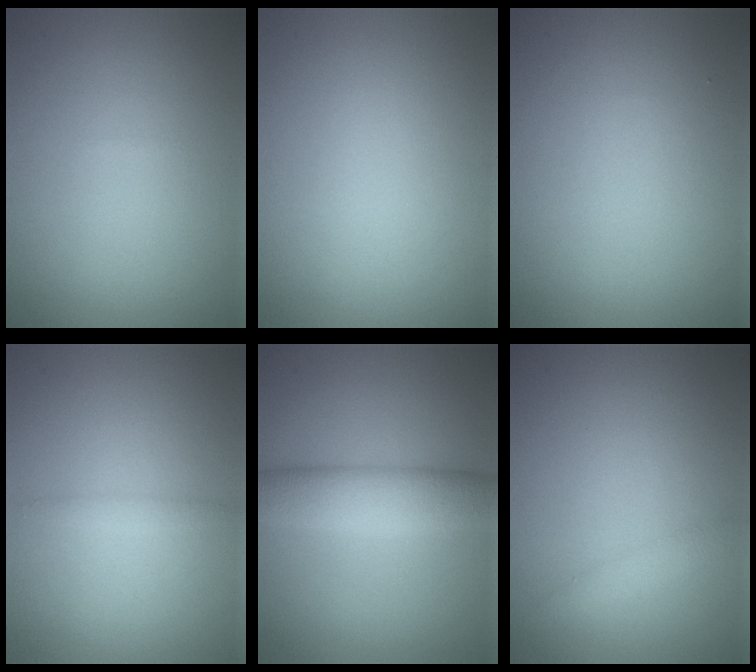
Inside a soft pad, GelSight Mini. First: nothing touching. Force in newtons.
{"total": 0.0}
{"total": 0.0}
{"total": 0.9, "press": 0.9, "slide": 0.0}
{"total": 5.3, "press": 5.3, "slide": 0.2}
{"total": 1.4, "press": 1.4, "slide": 0.1}